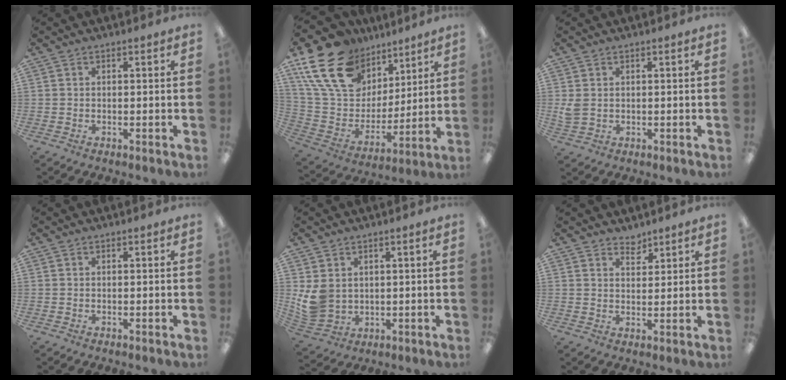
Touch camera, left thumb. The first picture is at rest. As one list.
[{"total": 22.8, "force": [12.8, 14.9, 11.5], "torque": [-0.231, -0.052, 0.245]}, {"total": 2.8, "force": [0.7, 2.1, 1.7], "torque": [-0.036, 0.004, 0.014]}, {"total": 0.0}, {"total": 7.4, "force": [1.8, 6.2, 3.7], "torque": [-0.095, -0.006, 0.036]}, {"total": 3.3, "force": [3.1, 1.2, 0.0], "torque": [0.010, -0.023, 0.056]}]